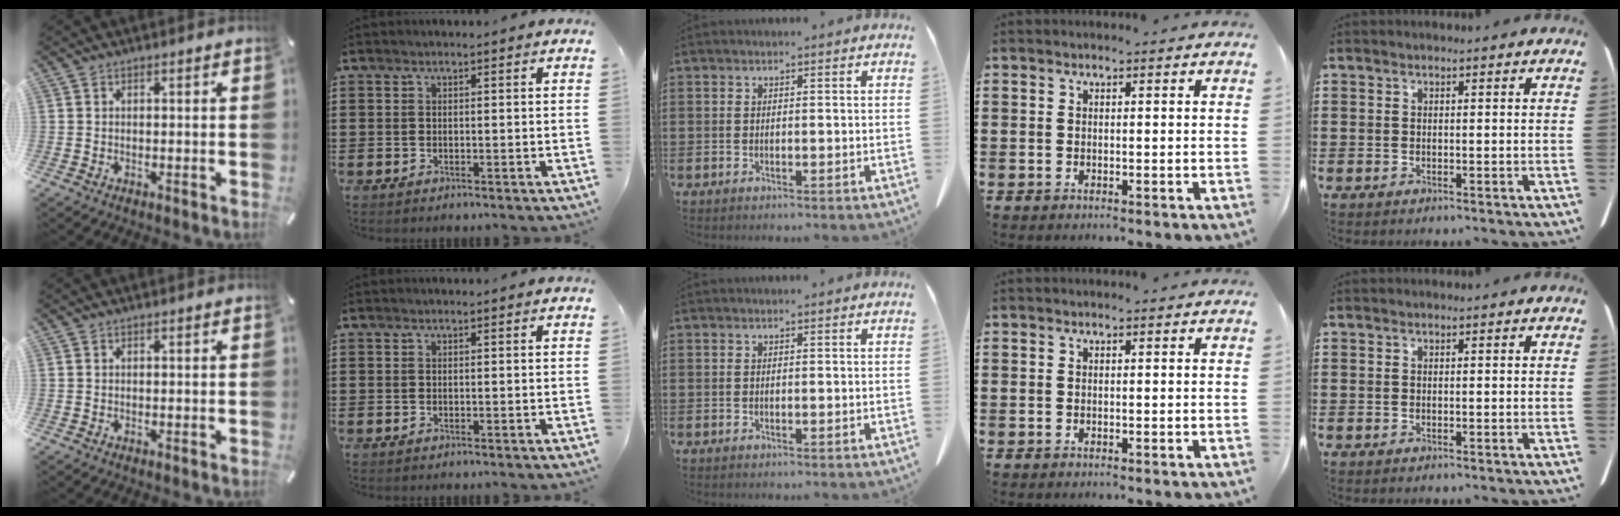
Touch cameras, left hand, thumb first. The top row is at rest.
{}